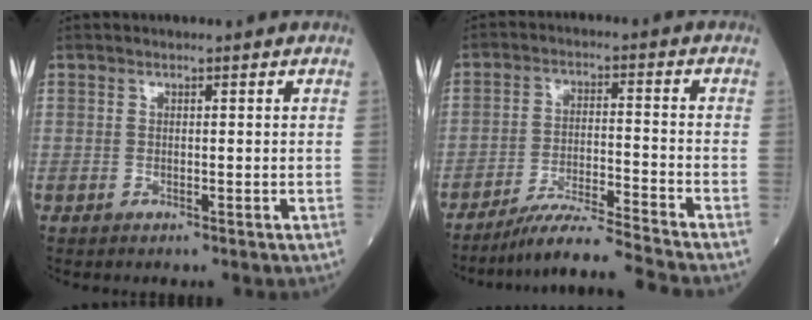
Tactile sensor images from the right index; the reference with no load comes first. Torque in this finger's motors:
{"motor_torque": [-0.86, -0.73, -0.35, 0.00]}